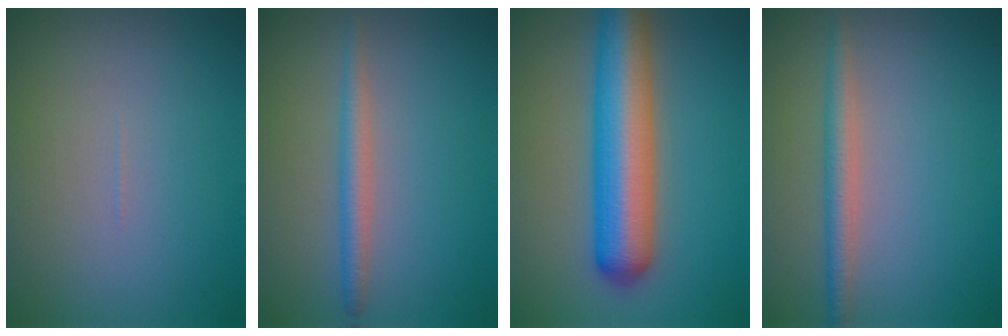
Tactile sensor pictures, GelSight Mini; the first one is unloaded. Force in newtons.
{"total": 2.2, "press": 2.2, "slide": 0.1}
{"total": 9.1, "press": 9.1, "slide": 0.2}
{"total": 2.5, "press": 2.5, "slide": 0.1}